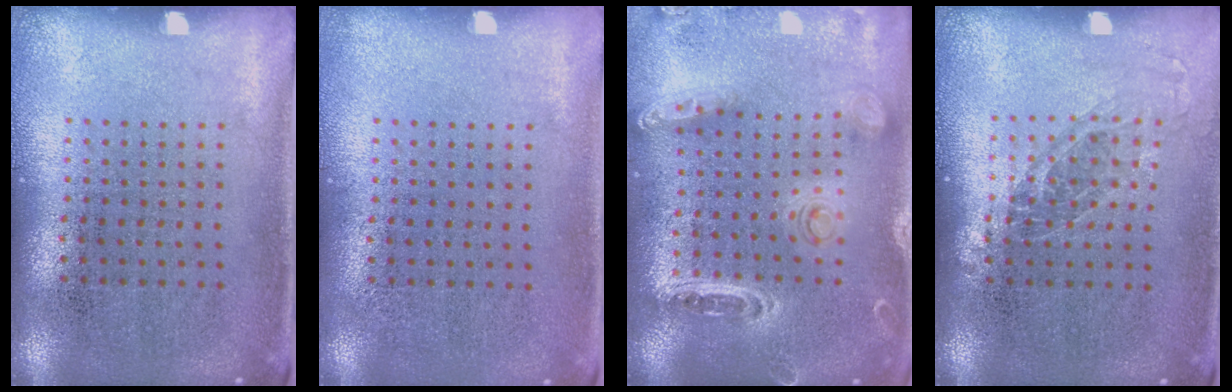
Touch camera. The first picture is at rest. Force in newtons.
{"total": 0.0}
{"total": 1.4, "press": 1.4, "slide": 0.1}
{"total": 1.1, "press": 1.0, "slide": 0.6}